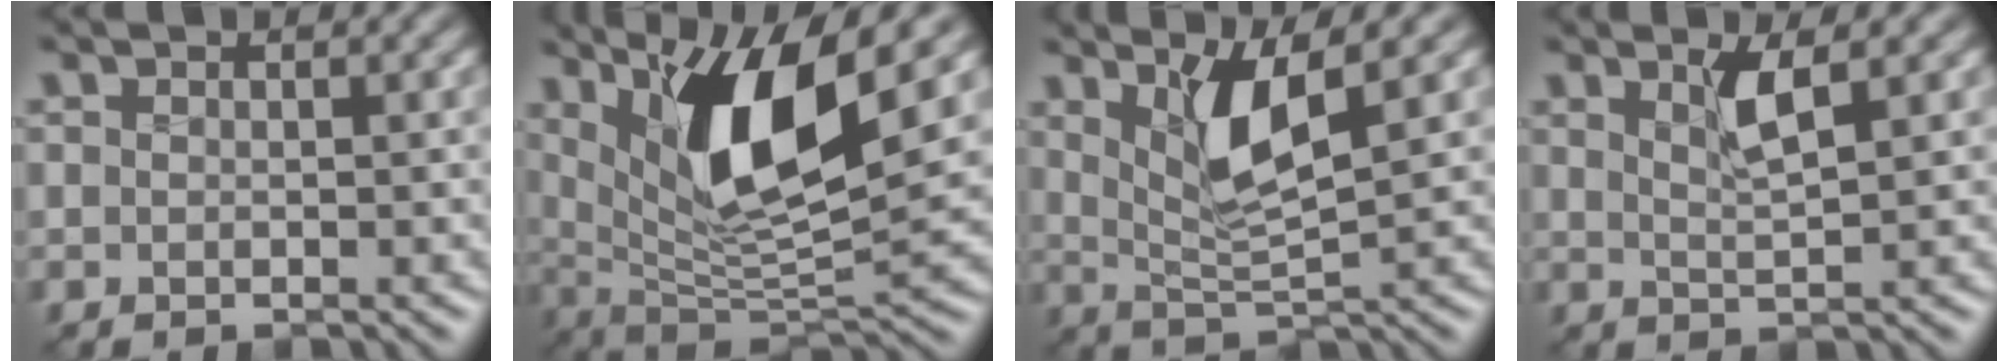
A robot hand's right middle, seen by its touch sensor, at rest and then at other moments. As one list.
[{"total": 9.2, "force": [3.5, 2.7, 8.1], "torque": [-0.142, -0.022, 0.063]}, {"total": 4.7, "force": [1.8, 0.9, 4.2], "torque": [-0.085, -0.011, 0.036]}, {"total": 2.5, "force": [1.1, 0.4, 2.2], "torque": [-0.042, -0.003, 0.020]}]